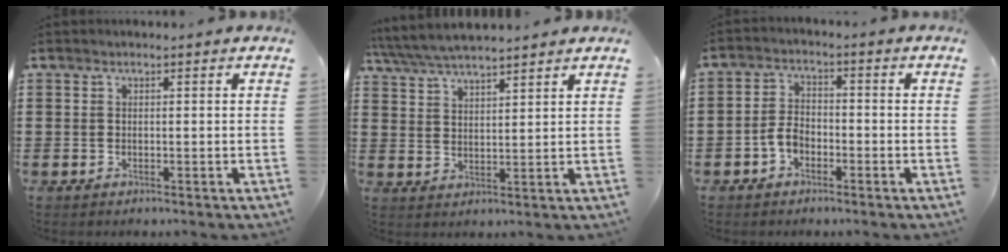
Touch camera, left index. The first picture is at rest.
{"total": 4.9, "force": [4.6, 0.6, 1.5], "torque": [-0.047, -0.016, 0.085]}
{"total": 3.6, "force": [-1.8, 2.2, 2.2], "torque": [-0.057, 0.001, -0.041]}